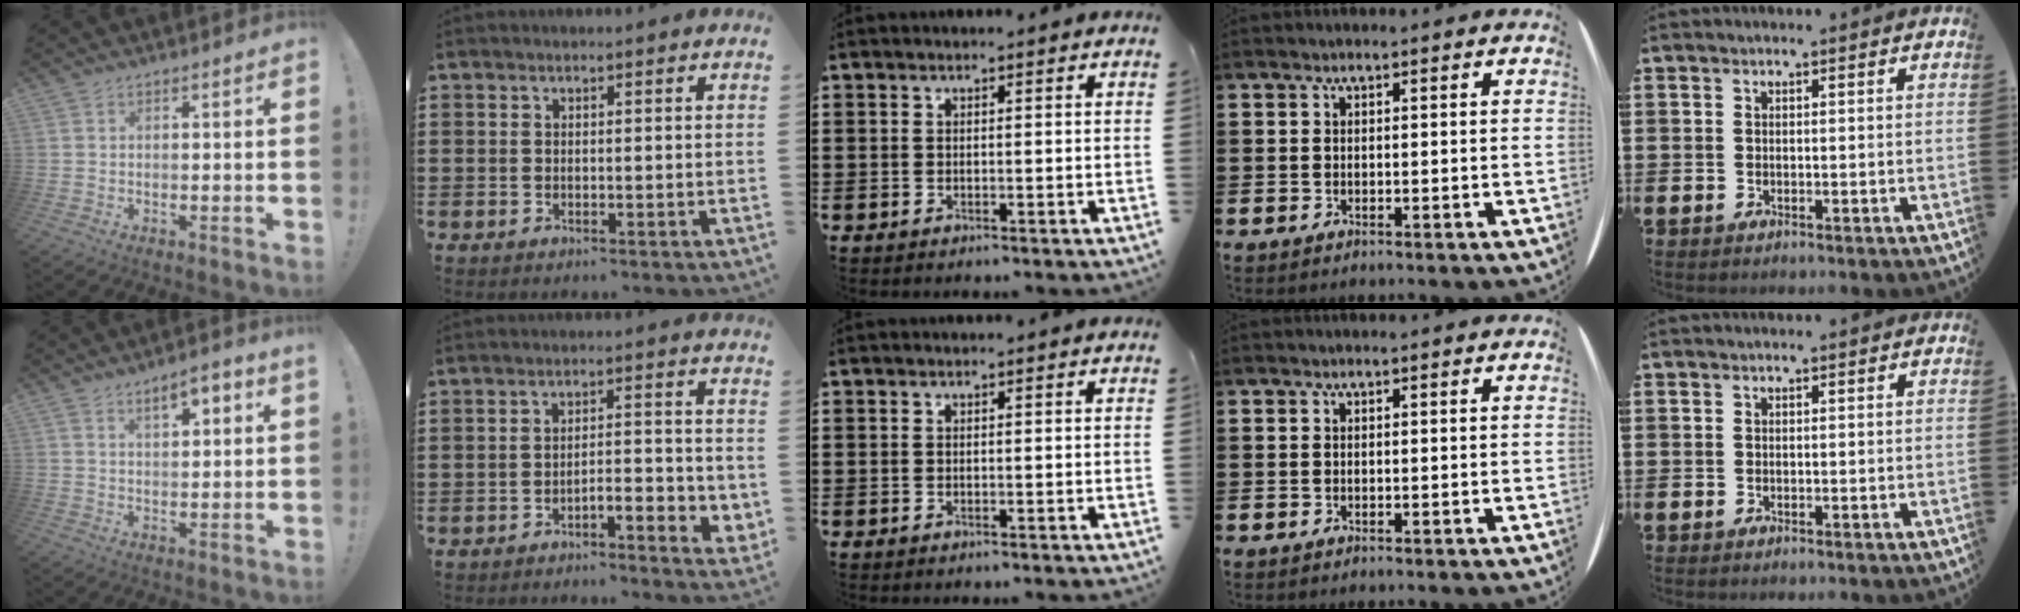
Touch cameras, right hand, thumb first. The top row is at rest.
{"thumb": {"total": 5.5, "force": [3.2, 1.8, 4.0], "torque": [-0.055, -0.015, 0.050]}, "index": {"total": 3.5, "force": [-2.5, 0.5, 2.4], "torque": [-0.041, 0.005, -0.047]}}